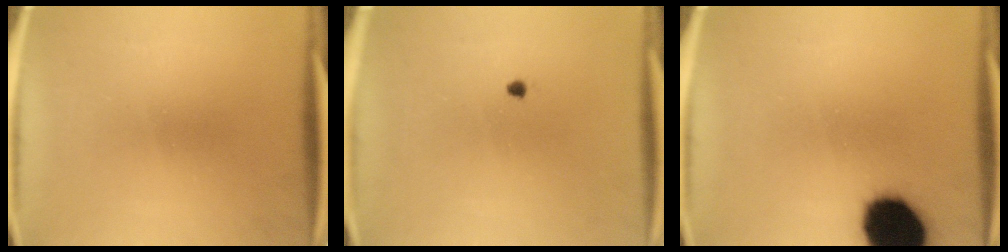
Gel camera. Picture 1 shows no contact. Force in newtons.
{"total": 1.0}
{"total": 17.7}